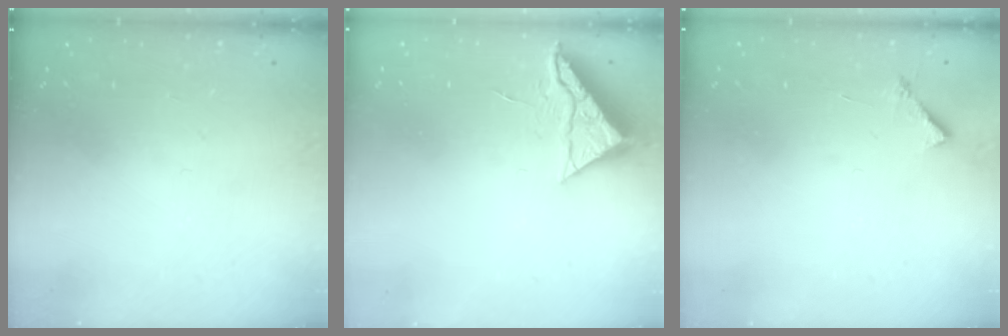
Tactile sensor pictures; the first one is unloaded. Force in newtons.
{"total": 6.4, "press": 6.4, "slide": 0.2}
{"total": 5.6, "press": 5.5, "slide": 0.6}